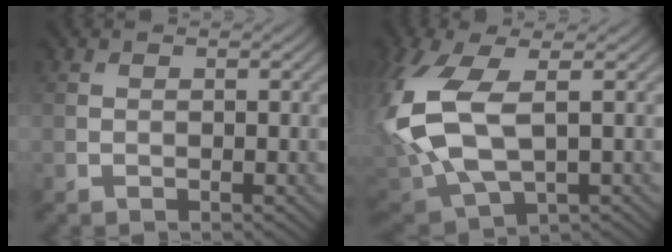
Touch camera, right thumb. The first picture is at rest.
{"total": 13.6, "force": [0.9, 7.1, 11.6], "torque": [-0.305, -0.012, 0.024]}